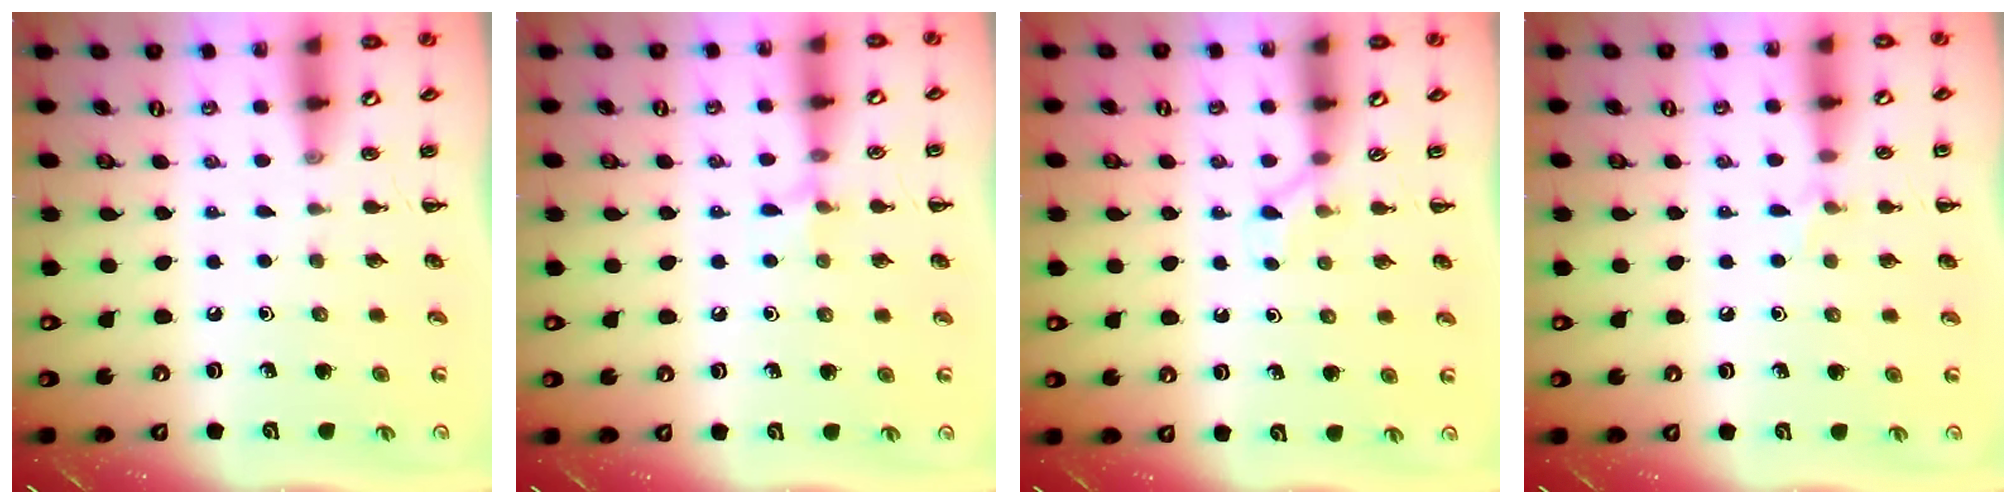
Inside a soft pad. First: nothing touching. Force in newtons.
{"total": 5.6, "press": 5.4, "slide": 1.5}
{"total": 2.6, "press": 2.5, "slide": 0.9}
{"total": 4.3, "press": 4.1, "slide": 1.4}